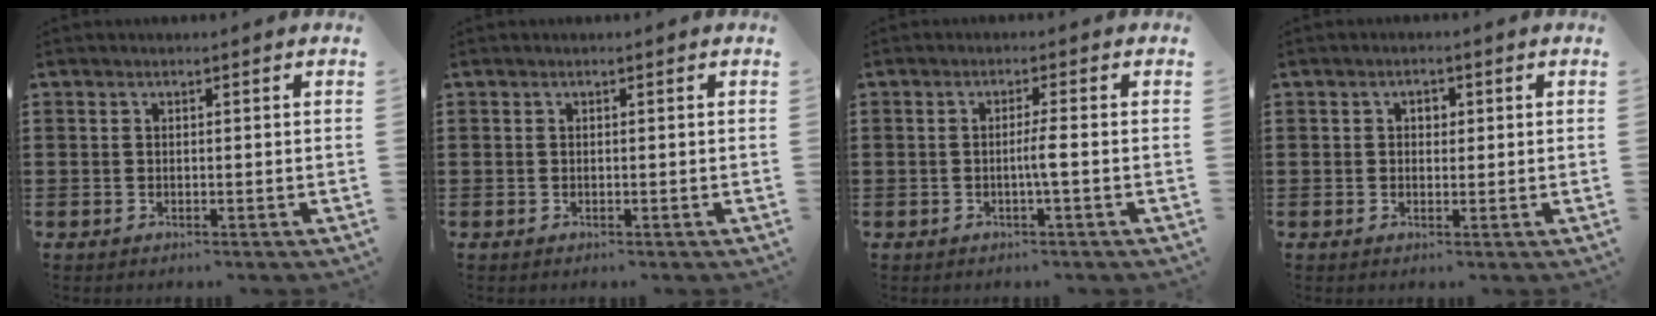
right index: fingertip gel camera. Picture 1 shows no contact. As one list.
[{"total": 0.0}, {"total": 2.3, "force": [-0.5, -0.4, 2.2], "torque": [-0.040, -0.005, -0.013]}, {"total": 1.5, "force": [0.2, 1.1, 1.0], "torque": [-0.021, 0.008, 0.003]}]